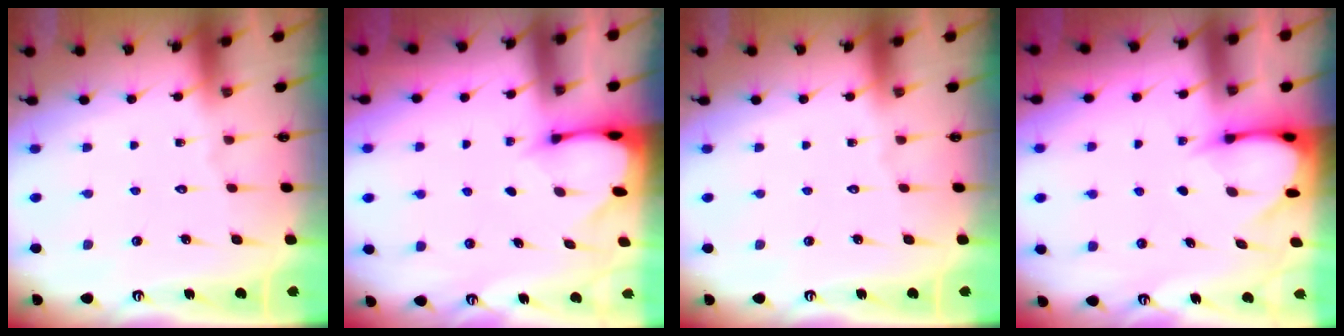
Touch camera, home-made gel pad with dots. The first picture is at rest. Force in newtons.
{"total": 2.1, "press": 2.1, "slide": 0.1}
{"total": 0.0}
{"total": 3.8, "press": 3.8, "slide": 0.4}